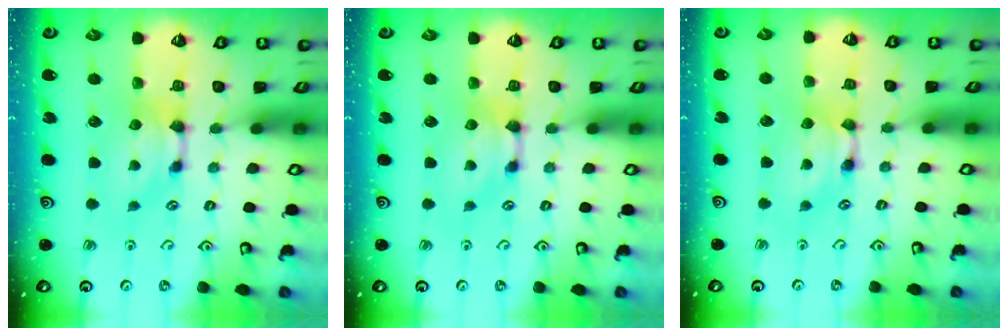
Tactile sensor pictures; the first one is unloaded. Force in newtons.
{"total": 0.0}
{"total": 1.5, "press": 1.5, "slide": 0.2}